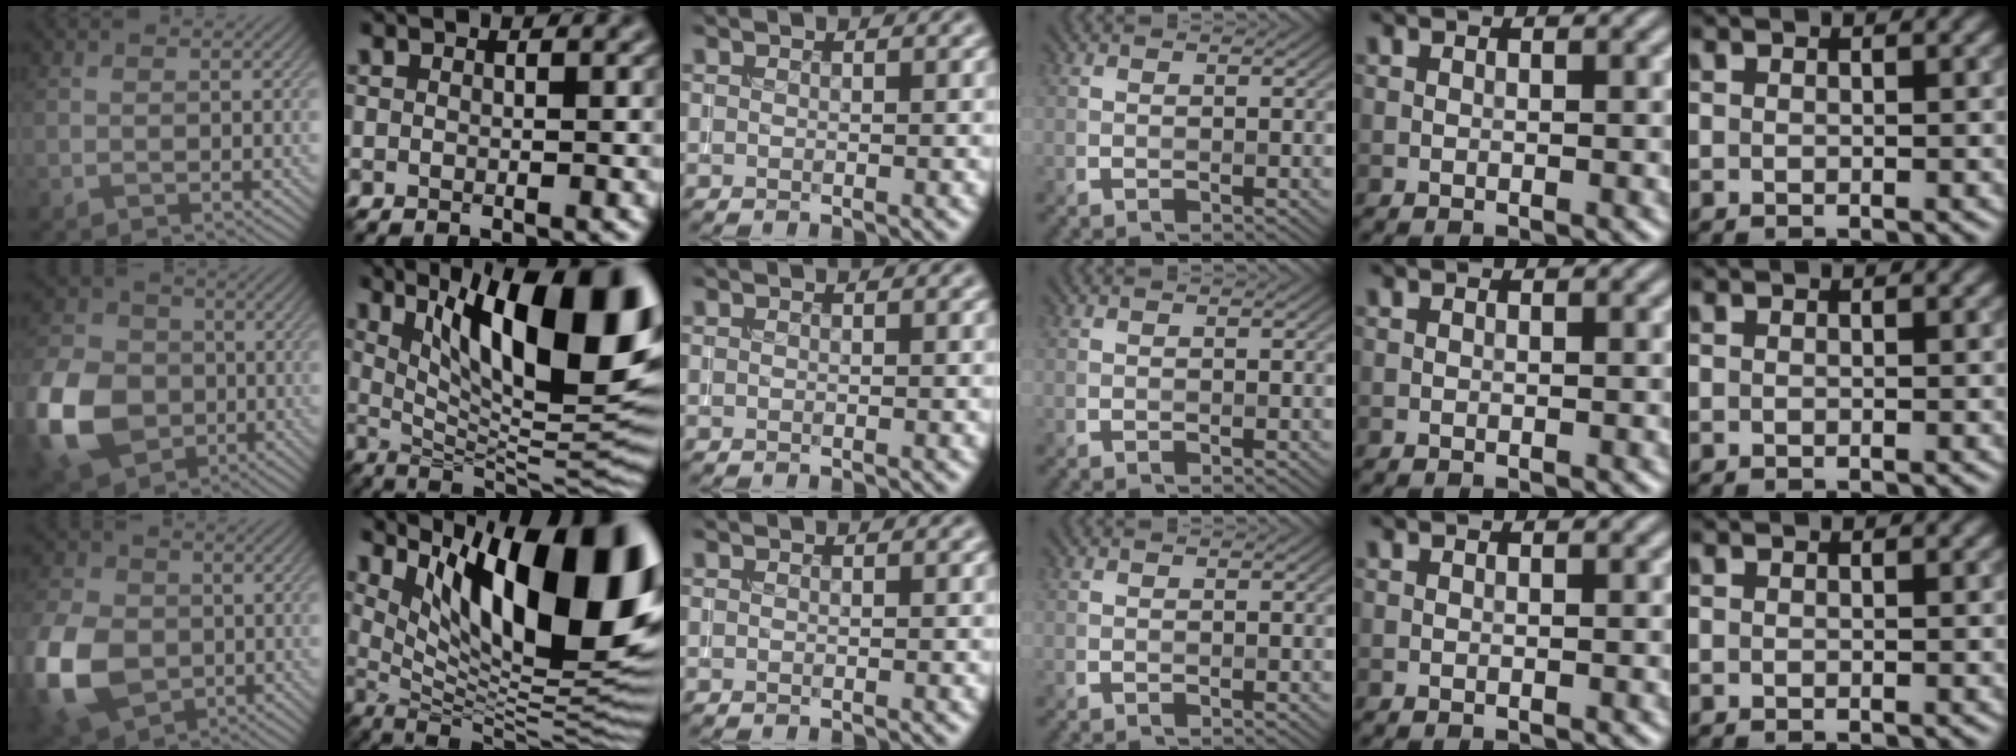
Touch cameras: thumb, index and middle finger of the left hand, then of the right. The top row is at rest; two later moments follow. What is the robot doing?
{"motion": "insert", "object": "coin"}